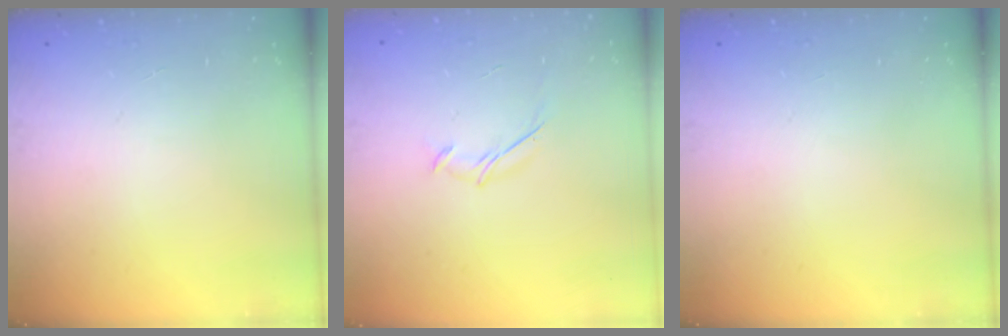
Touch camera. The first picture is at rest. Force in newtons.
{"total": 5.5, "press": 5.5, "slide": 0.8}
{"total": 0.0}